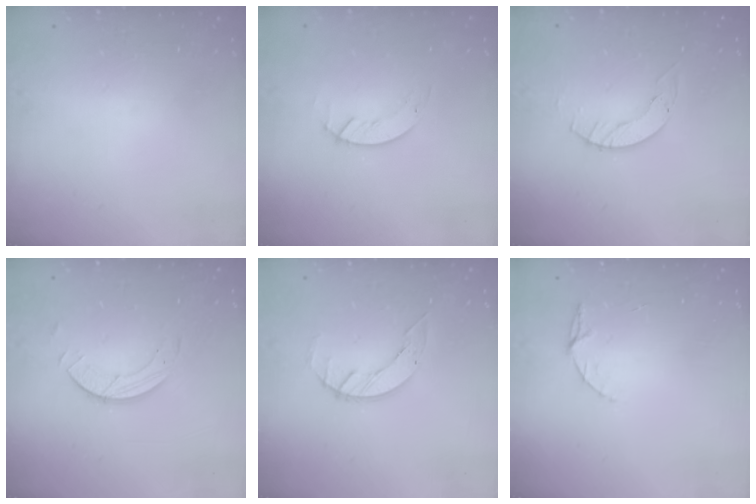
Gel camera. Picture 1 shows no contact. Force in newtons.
{"total": 1.3, "press": 1.3, "slide": 0.2}
{"total": 3.9, "press": 3.9, "slide": 0.4}
{"total": 3.9, "press": 3.9, "slide": 0.4}
{"total": 3.4, "press": 3.4, "slide": 0.4}
{"total": 5.2, "press": 5.1, "slide": 0.5}